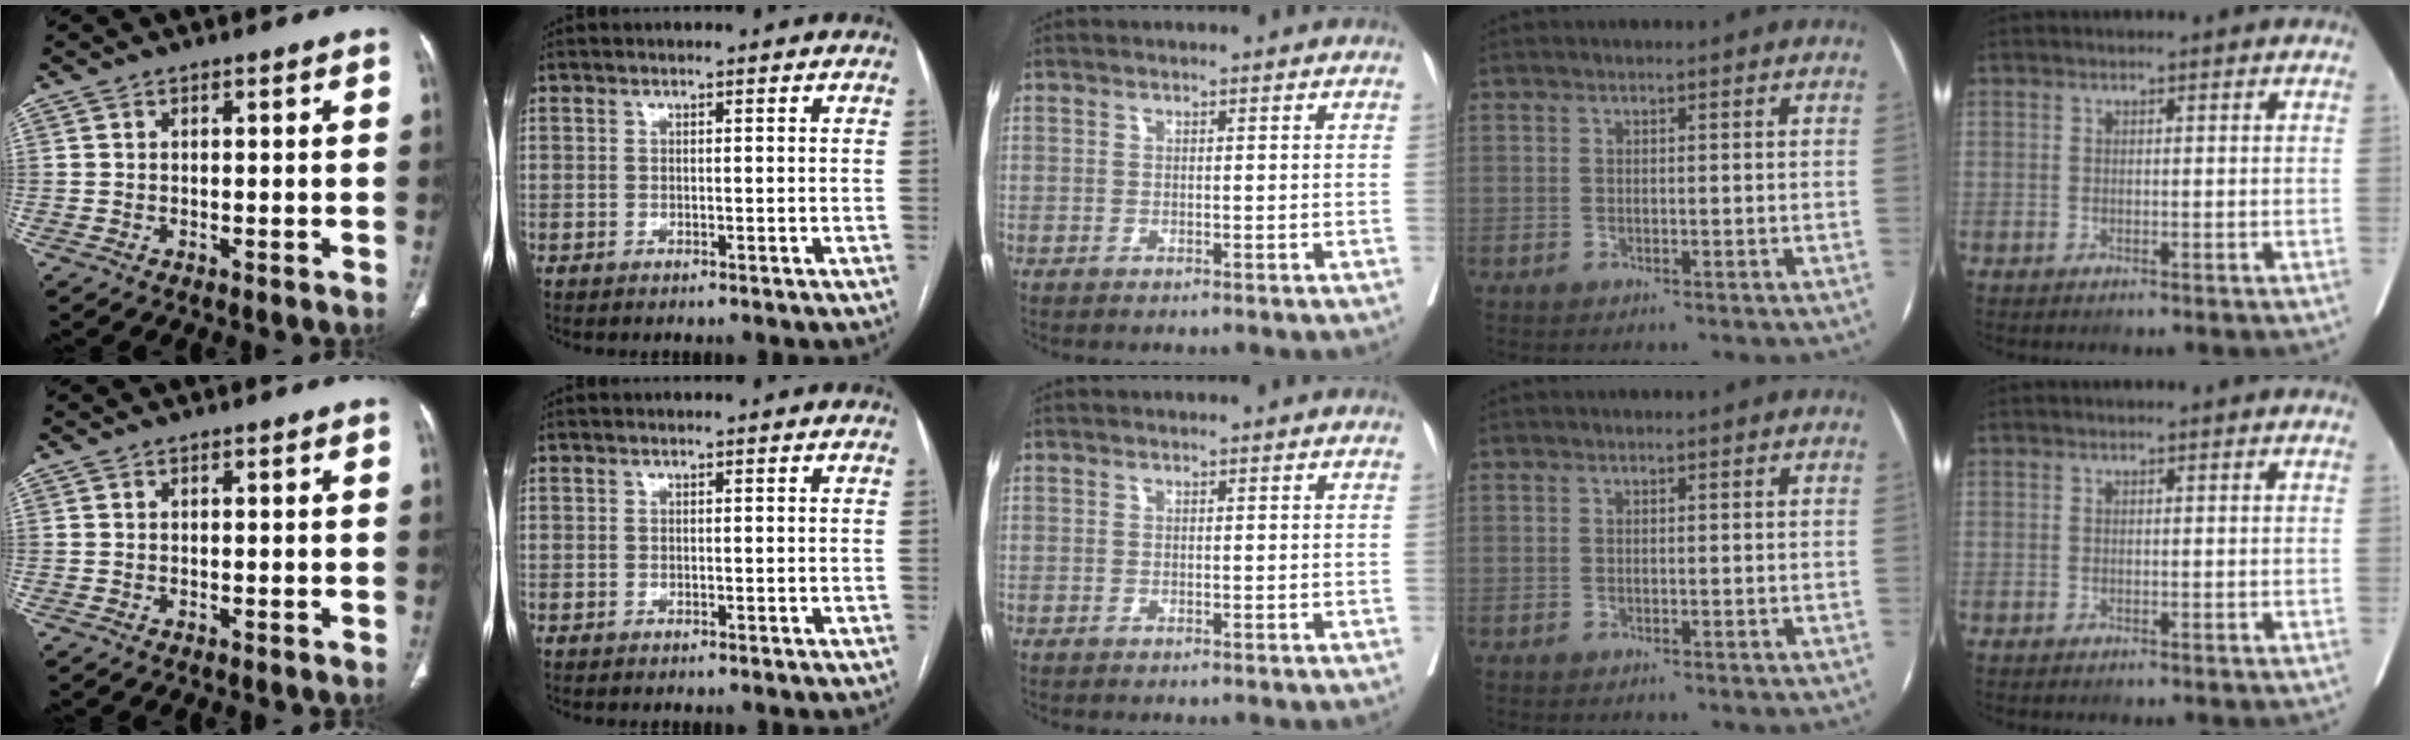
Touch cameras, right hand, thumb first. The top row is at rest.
{}